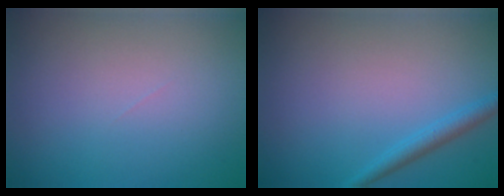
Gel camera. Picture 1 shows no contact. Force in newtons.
{"total": 1.8, "press": 1.8, "slide": 0.1}